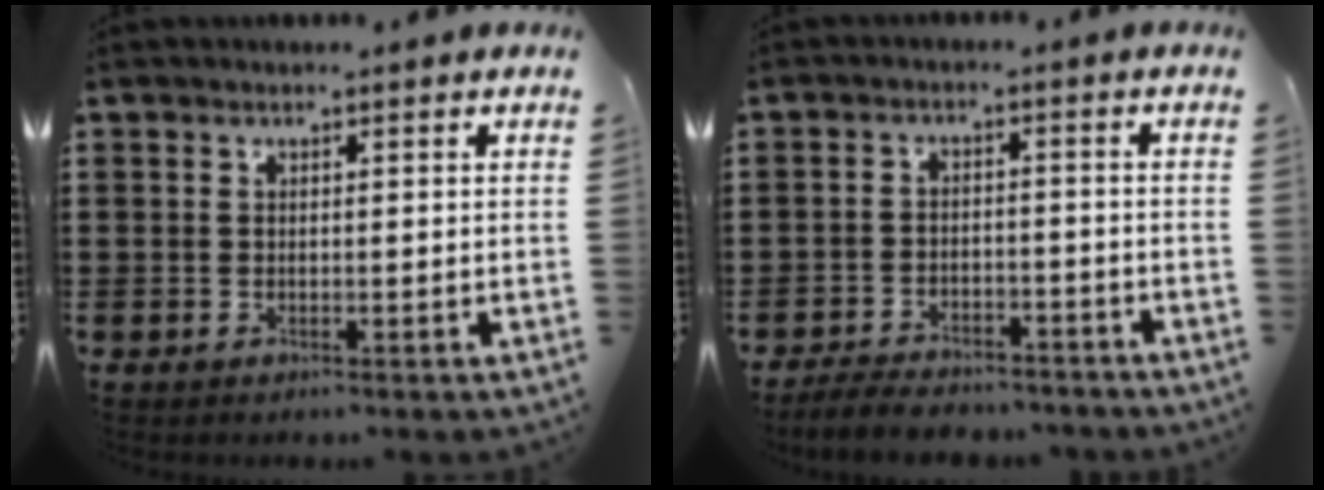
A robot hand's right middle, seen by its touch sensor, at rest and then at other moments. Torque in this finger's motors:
{"motor_torque": [2.02, -0.11, 0.10, 0.03]}